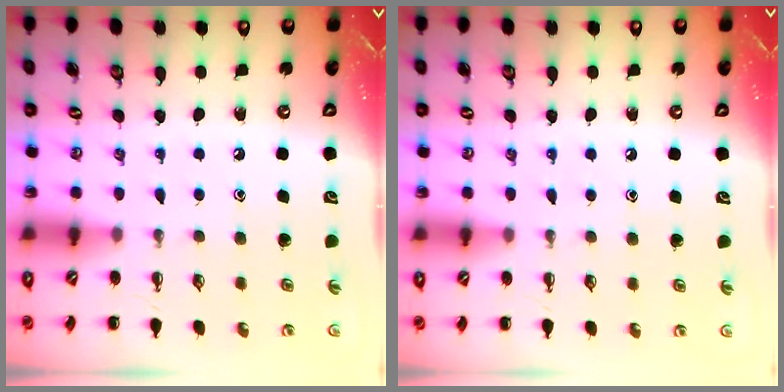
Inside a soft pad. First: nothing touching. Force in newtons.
{"total": 5.5, "press": 5.2, "slide": 1.8}